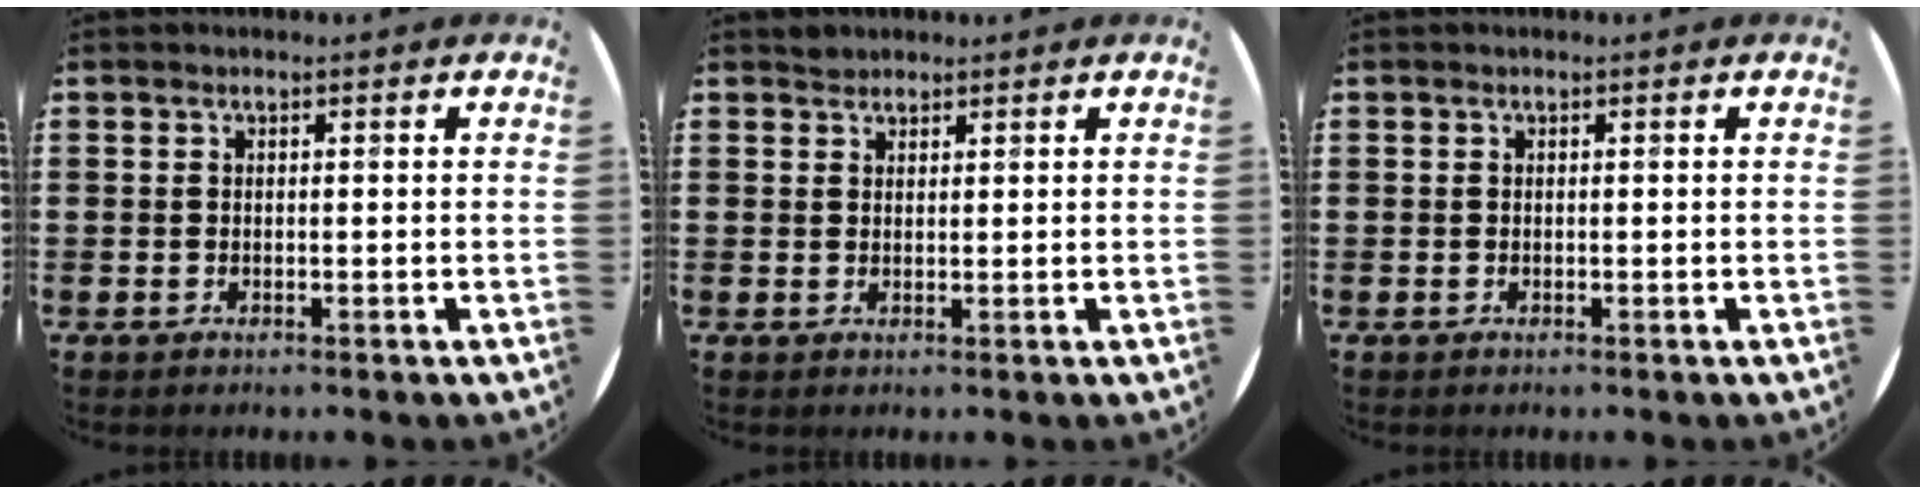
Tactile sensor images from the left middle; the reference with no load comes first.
{"total": 1.2, "force": [1.1, 0.4, -0.2], "torque": [0.001, 0.002, 0.022]}
{"total": 0.0}